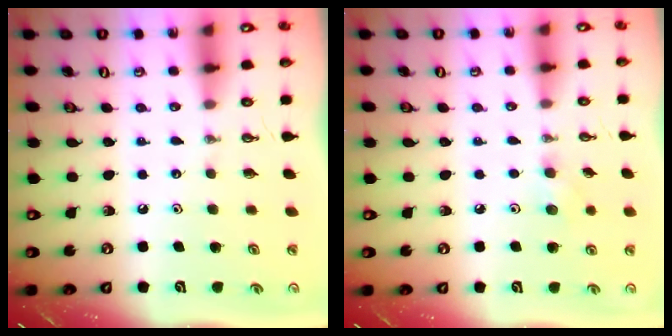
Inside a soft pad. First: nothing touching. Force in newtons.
{"total": 7.6, "press": 5.5, "slide": 5.2}